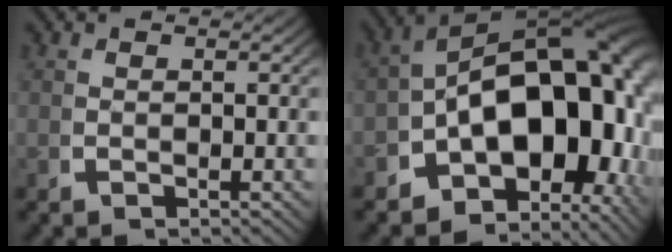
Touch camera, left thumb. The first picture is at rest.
{"total": 24.3, "force": [-0.9, 15.8, 18.4], "torque": [-0.283, -0.048, -0.005]}